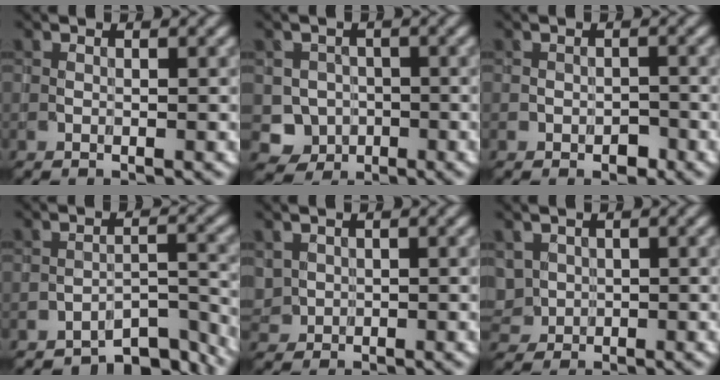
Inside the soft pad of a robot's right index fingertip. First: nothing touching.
{"total": 2.8, "force": [-0.7, 2.7, 0.3], "torque": [0.003, -0.002, -0.009]}
{"total": 1.1, "force": [-0.6, 0.8, 0.5], "torque": [-0.006, 0.000, -0.009]}
{"total": 5.2, "force": [-5.0, 1.0, 1.2], "torque": [-0.009, 0.006, -0.070]}
{"total": 1.2, "force": [0.5, 1.1, 0.1], "torque": [-0.006, -0.001, 0.019]}
{"total": 1.7, "force": [0.5, 1.6, 0.5], "torque": [-0.013, 0.000, 0.016]}